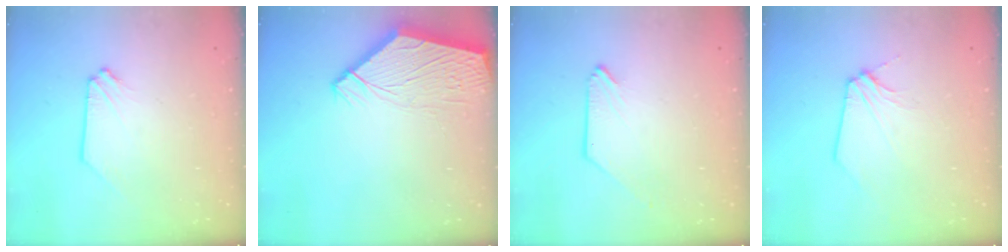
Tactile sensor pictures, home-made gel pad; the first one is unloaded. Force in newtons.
{"total": 8.6, "press": 8.6, "slide": 1.0}
{"total": 0.0}
{"total": 2.8, "press": 2.7, "slide": 0.4}